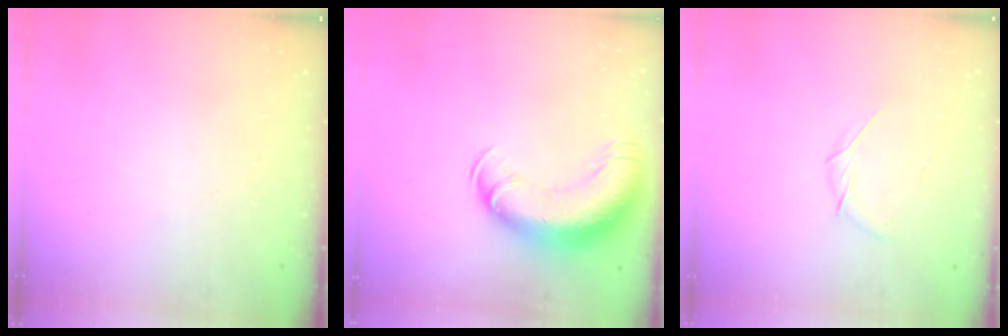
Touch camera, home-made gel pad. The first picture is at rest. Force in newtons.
{"total": 16.3, "press": 15.9, "slide": 3.9}
{"total": 5.4, "press": 5.2, "slide": 1.4}